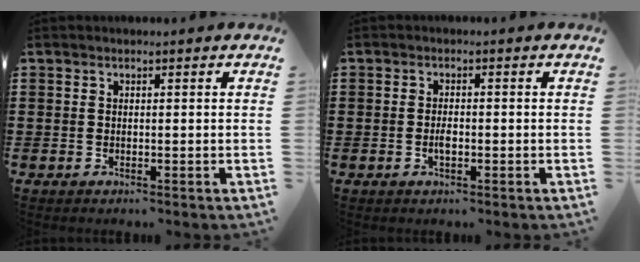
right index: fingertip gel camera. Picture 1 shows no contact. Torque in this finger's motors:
{"motor_torque": [0.35, 1.78, 0.02, 0.01]}